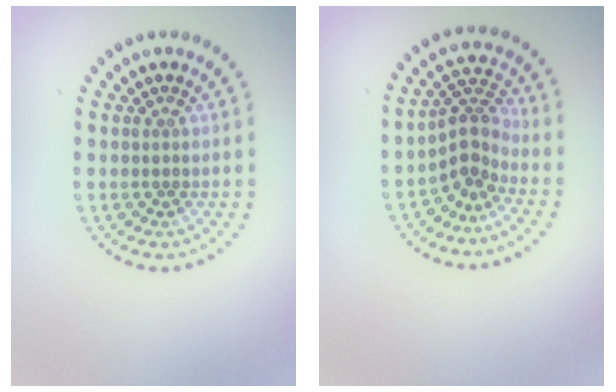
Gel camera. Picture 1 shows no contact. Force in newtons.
{"total": 2.9, "press": 1.9, "slide": 2.1}